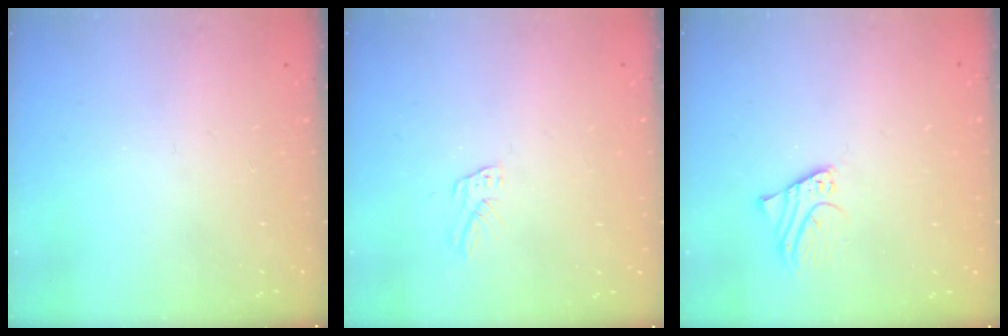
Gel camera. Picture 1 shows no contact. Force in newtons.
{"total": 5.6, "press": 5.6, "slide": 0.5}
{"total": 1.7, "press": 1.7, "slide": 0.1}